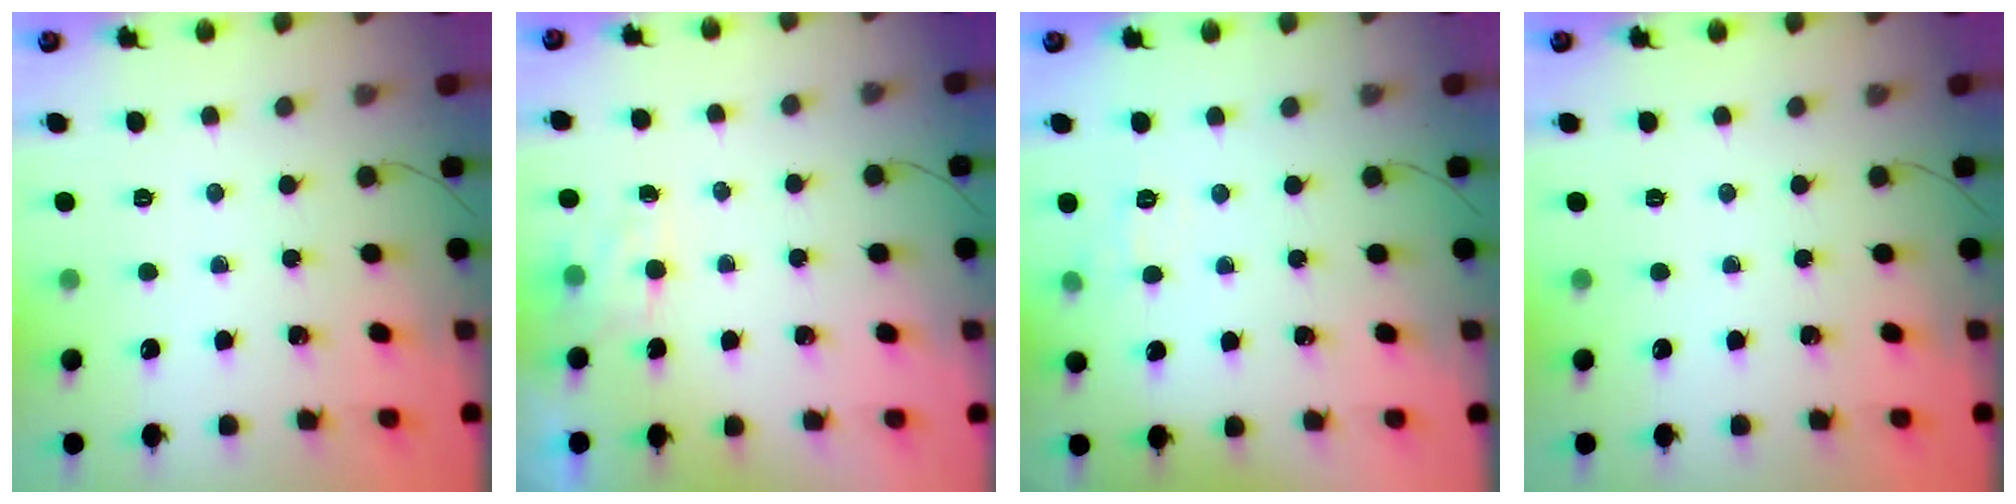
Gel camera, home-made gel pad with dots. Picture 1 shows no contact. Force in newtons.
{"total": 4.1, "press": 3.9, "slide": 1.2}
{"total": 6.2, "press": 6.0, "slide": 1.5}
{"total": 0.0}